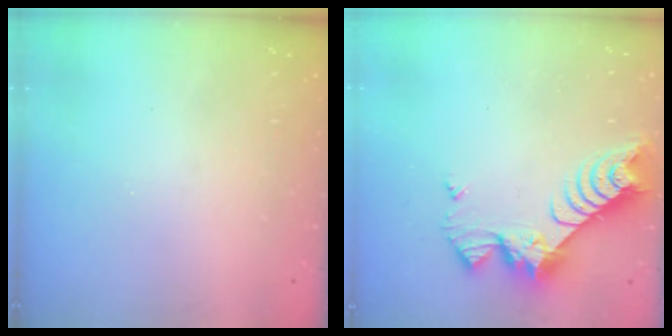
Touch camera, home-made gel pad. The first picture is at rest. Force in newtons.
{"total": 8.7, "press": 8.7, "slide": 0.9}